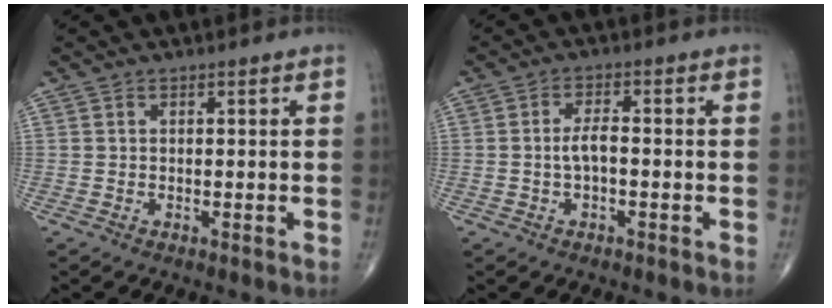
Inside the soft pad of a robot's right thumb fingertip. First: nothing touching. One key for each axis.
{"total": 3.4, "fx": -0.6, "fy": 1.5, "fz": 3.0, "tx": -0.059, "ty": 0.014, "tz": -0.013}